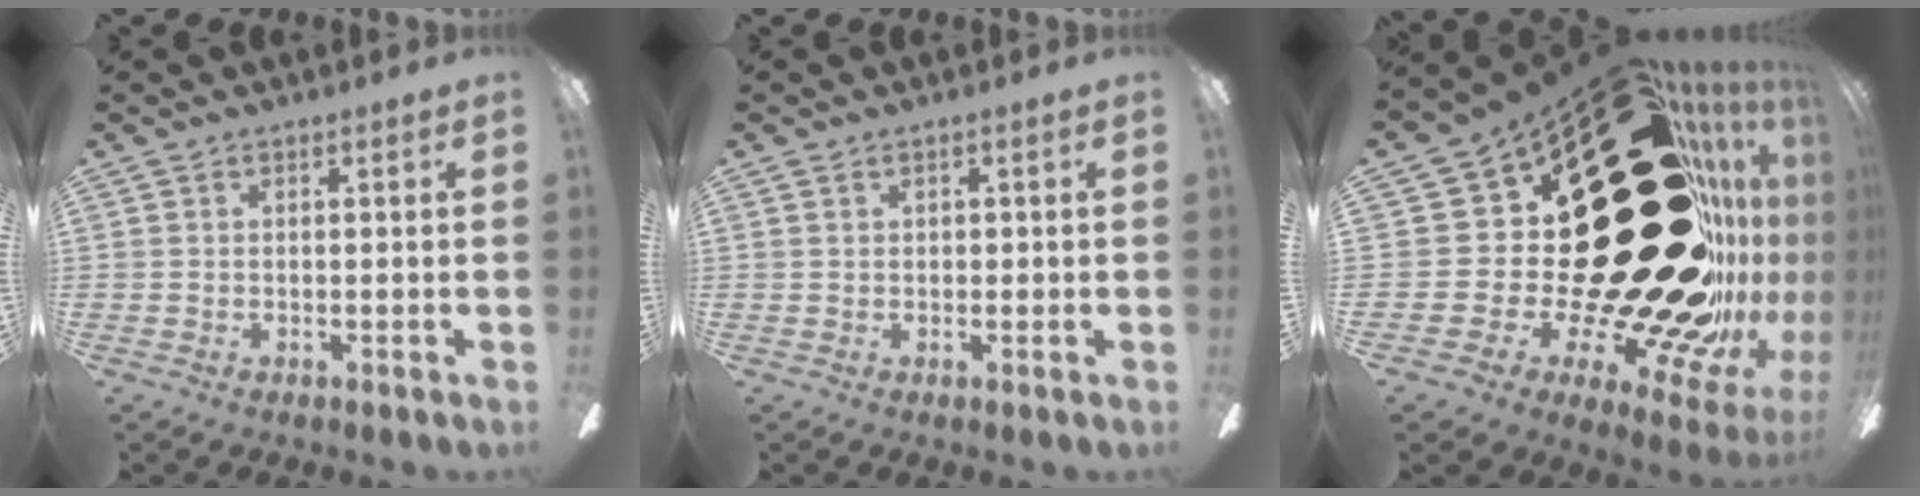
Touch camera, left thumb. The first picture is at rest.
{"total": 0.7, "force": [0.2, 0.5, 0.4], "torque": [-0.008, 0.003, 0.003]}
{"total": 60.4, "force": [12.9, 30.8, 50.3], "torque": [-0.580, -0.149, 0.384]}